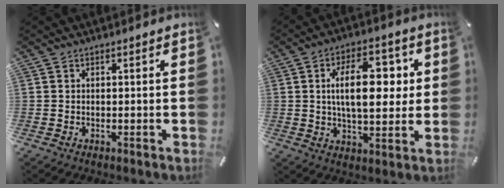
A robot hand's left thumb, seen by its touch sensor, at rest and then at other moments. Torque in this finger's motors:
{"motor_torque": [1.58, 1.50, 1.56, -0.27, 0.22]}